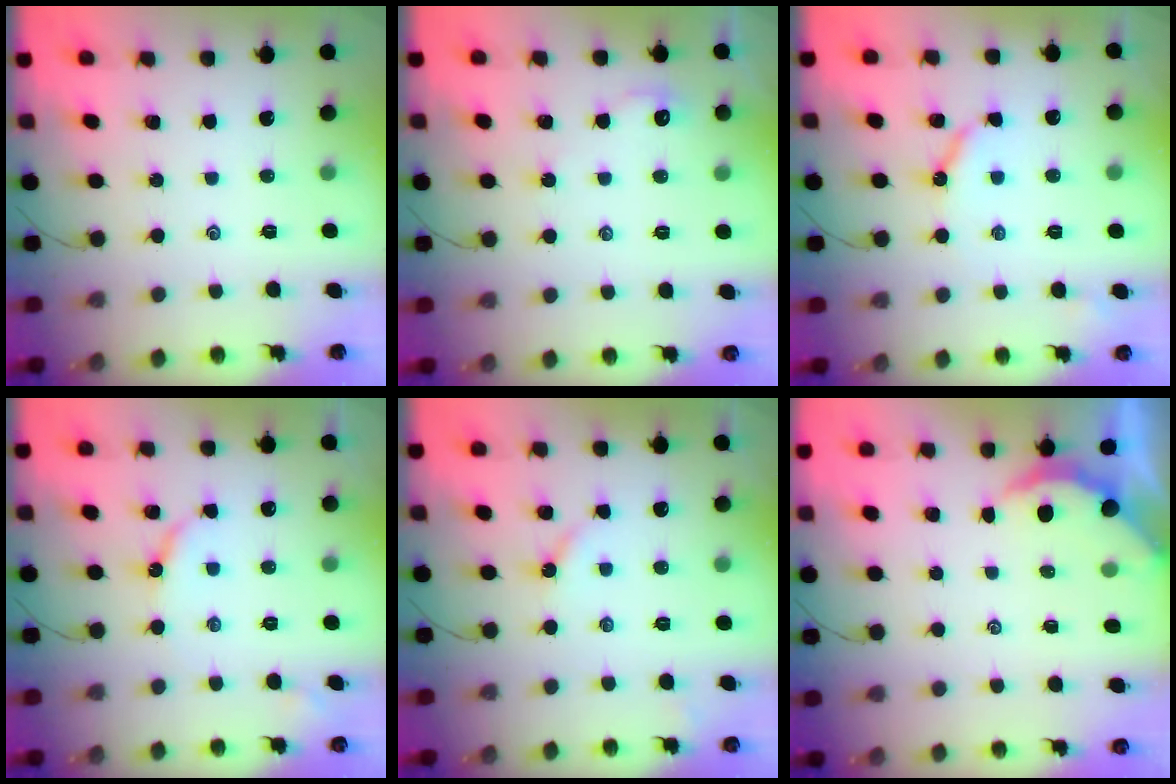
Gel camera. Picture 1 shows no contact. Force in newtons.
{"total": 1.8, "press": 1.8, "slide": 0.3}
{"total": 6.2, "press": 6.2, "slide": 0.4}
{"total": 5.9, "press": 5.8, "slide": 0.7}
{"total": 2.8, "press": 2.8, "slide": 0.3}
{"total": 2.4, "press": 2.3, "slide": 0.4}